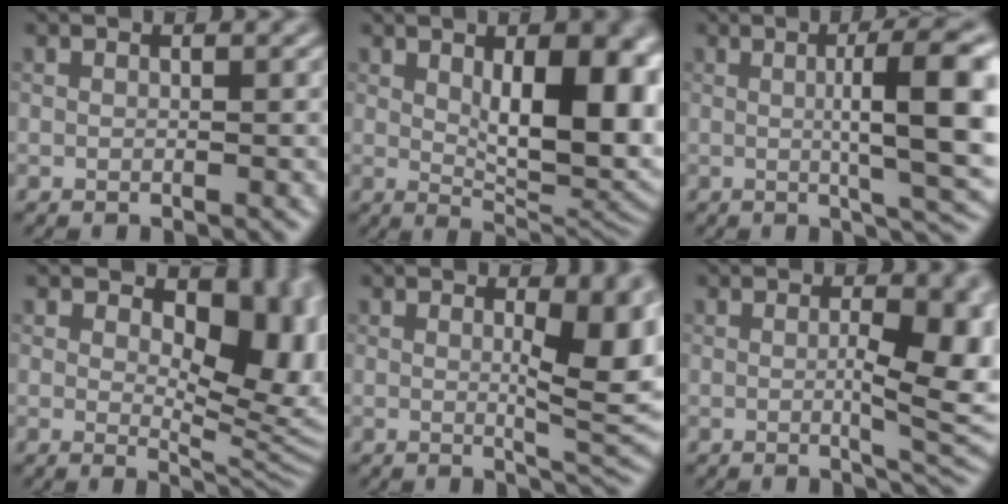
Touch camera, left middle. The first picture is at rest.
{"total": 11.3, "force": [1.9, 4.7, 10.1], "torque": [-0.126, -0.007, 0.037]}
{"total": 9.3, "force": [0.6, 1.9, 9.1], "torque": [-0.116, 0.006, 0.010]}
{"total": 9.9, "force": [2.5, 5.4, 7.9], "torque": [-0.105, -0.015, 0.041]}
{"total": 6.7, "force": [0.7, 1.8, 6.5], "torque": [-0.082, -0.007, 0.015]}
{"total": 6.8, "force": [-0.1, 1.8, 6.6], "torque": [-0.092, -0.009, 0.002]}